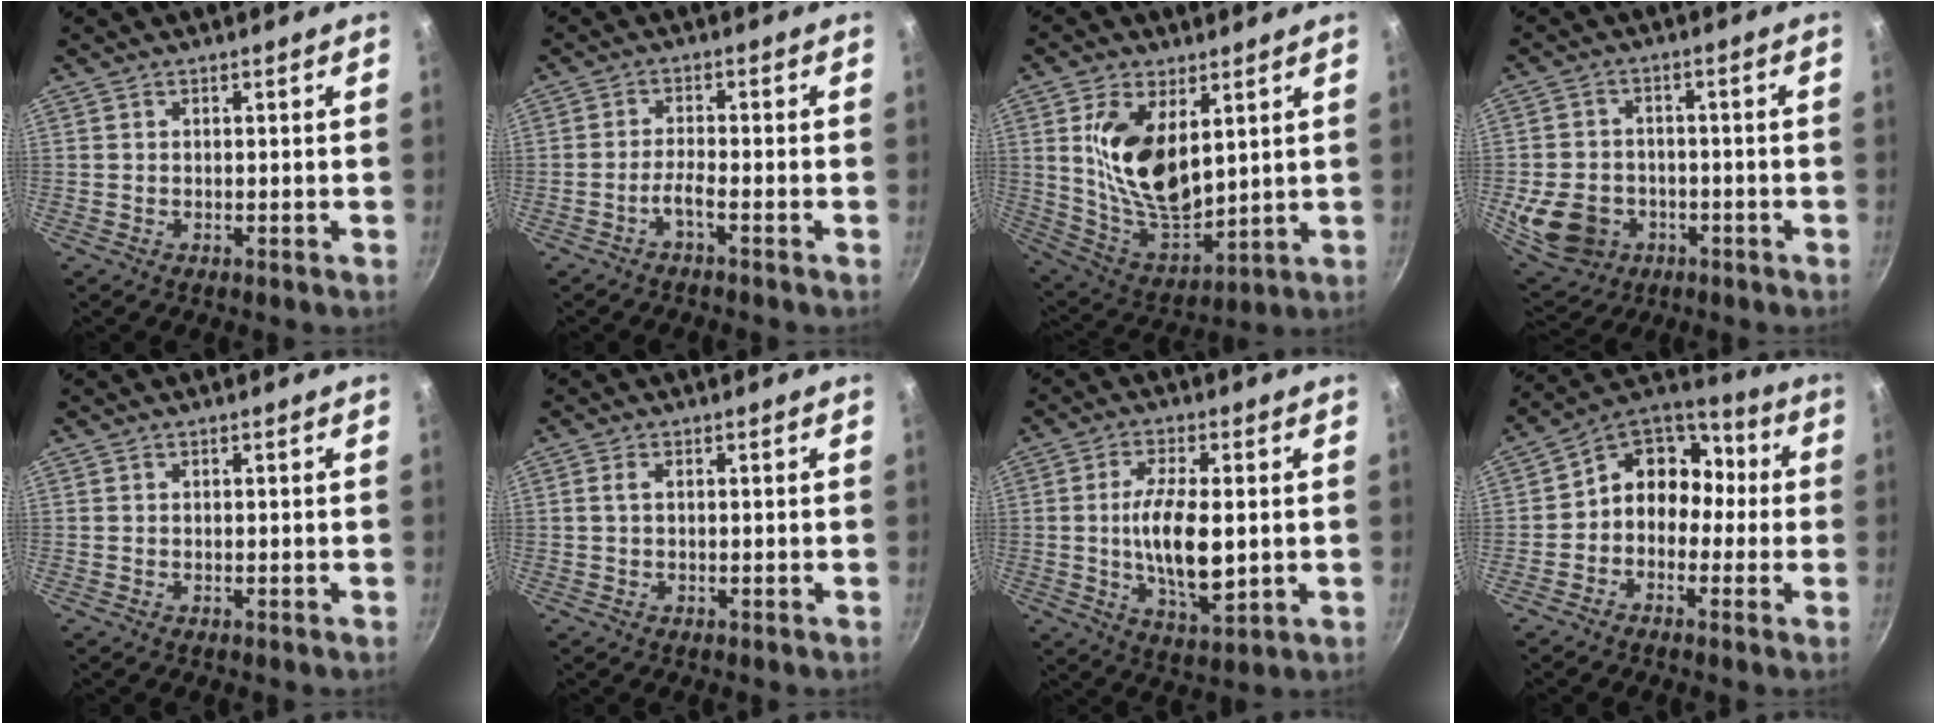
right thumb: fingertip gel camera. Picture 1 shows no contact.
{"total": 2.4, "force": [-1.7, 0.1, 1.7], "torque": [-0.038, 0.016, -0.034]}
{"total": 16.3, "force": [4.6, 8.9, 12.8], "torque": [-0.215, -0.043, 0.101]}
{"total": 12.0, "force": [-3.4, 9.7, 6.2], "torque": [-0.103, 0.016, -0.045]}
{"total": 0.0}
{"total": 1.3, "force": [0.2, 0.6, 1.1], "torque": [-0.023, 0.003, 0.003]}
{"total": 12.0, "force": [-0.2, 4.7, 11.1], "torque": [-0.203, -0.006, 0.000]}
{"total": 11.8, "force": [-1.0, 9.9, 6.4], "torque": [-0.053, 0.056, -0.042]}